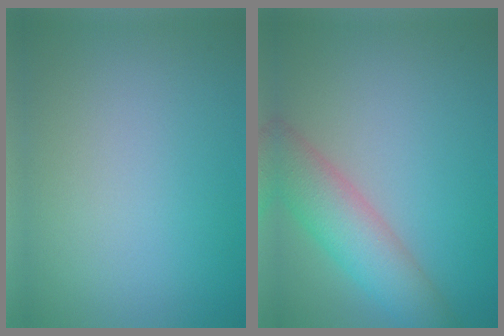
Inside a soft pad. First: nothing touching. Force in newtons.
{"total": 5.8, "press": 5.8, "slide": 0.5}